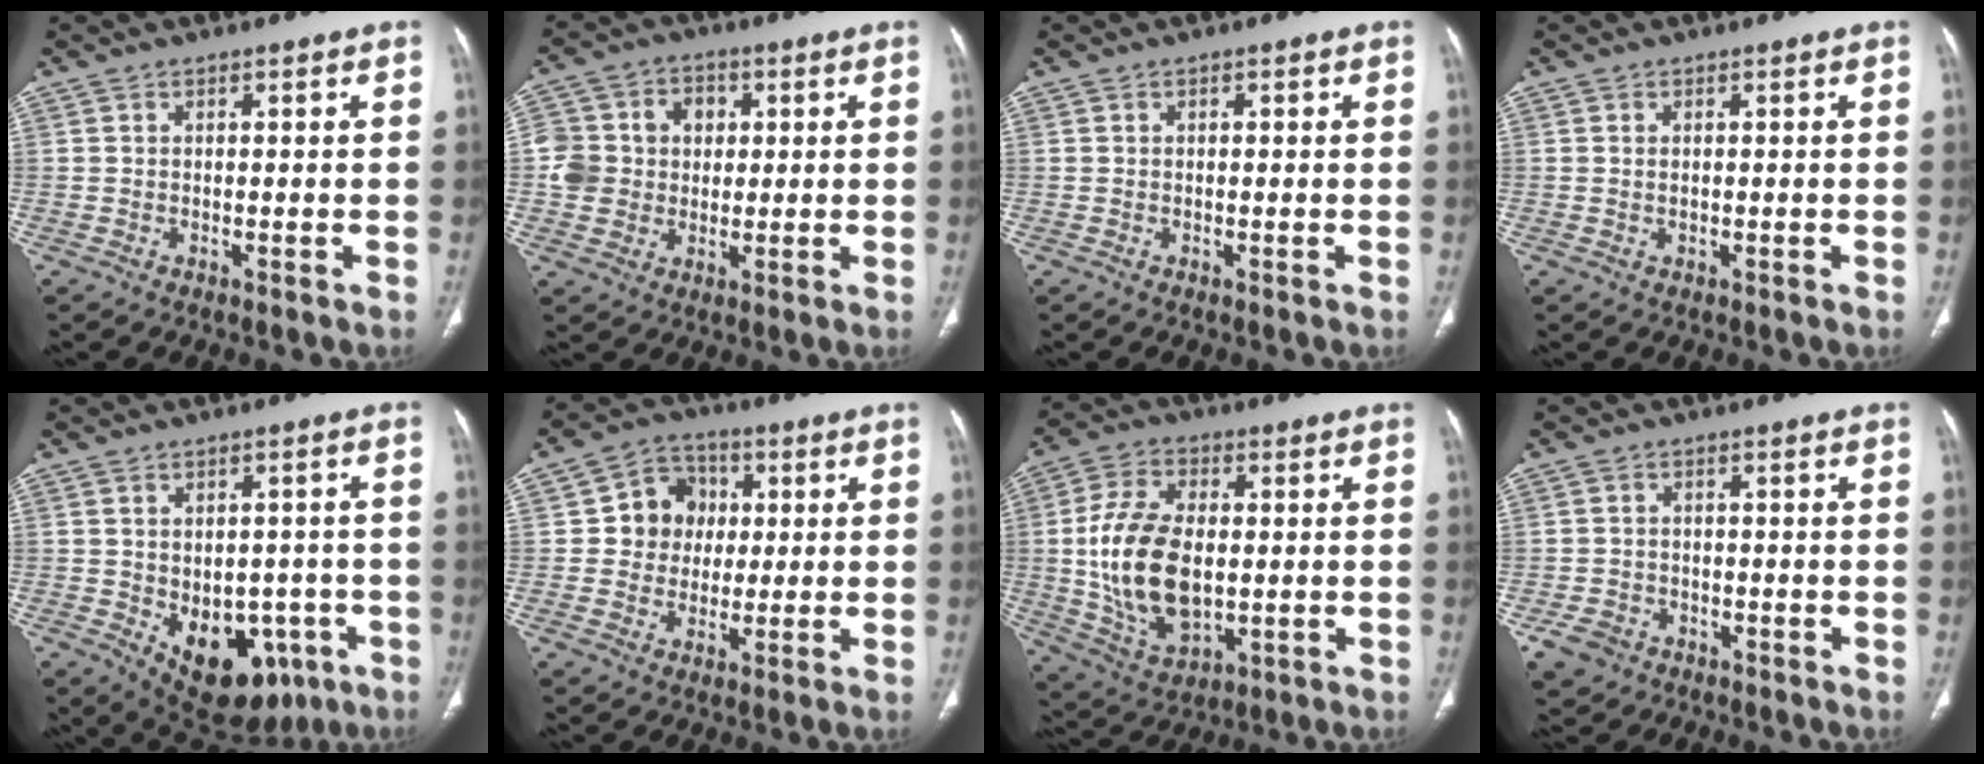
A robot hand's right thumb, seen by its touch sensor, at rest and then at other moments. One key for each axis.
{"total": 10.3, "fx": 0.7, "fy": 9.4, "fz": 4.1, "tx": -0.051, "ty": 0.016, "tz": 0.012}
{"total": 0.6, "fx": 0.2, "fy": 0.3, "fz": 0.5, "tx": -0.005, "ty": 0.001, "tz": 0.004}
{"total": 0.7, "fx": 0.2, "fy": 0.4, "fz": 0.5, "tx": -0.011, "ty": 0.000, "tz": 0.007}
{"total": 14.7, "fx": -5.3, "fy": 9.6, "fz": 9.8, "tx": -0.109, "ty": 0.016, "tz": -0.053}
{"total": 9.1, "fx": 1.0, "fy": 8.4, "fz": 3.5, "tx": -0.007, "ty": 0.009, "tz": 0.009}
{"total": 17.6, "fx": -0.3, "fy": 10.5, "fz": 14.2, "tx": -0.265, "ty": -0.003, "tz": 0.008}
{"total": 4.9, "fx": -2.5, "fy": 3.9, "fz": 1.6, "tx": -0.033, "ty": 0.013, "tz": -0.037}